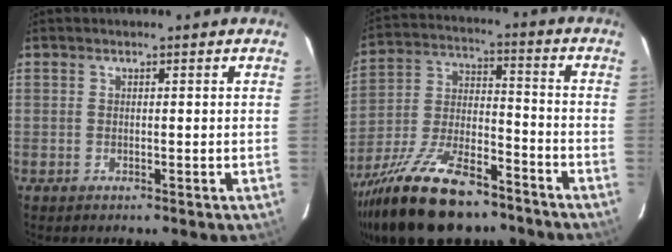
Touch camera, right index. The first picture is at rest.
{"total": 23.2, "force": [-16.3, 9.1, 13.8], "torque": [-0.278, -0.016, -0.270]}